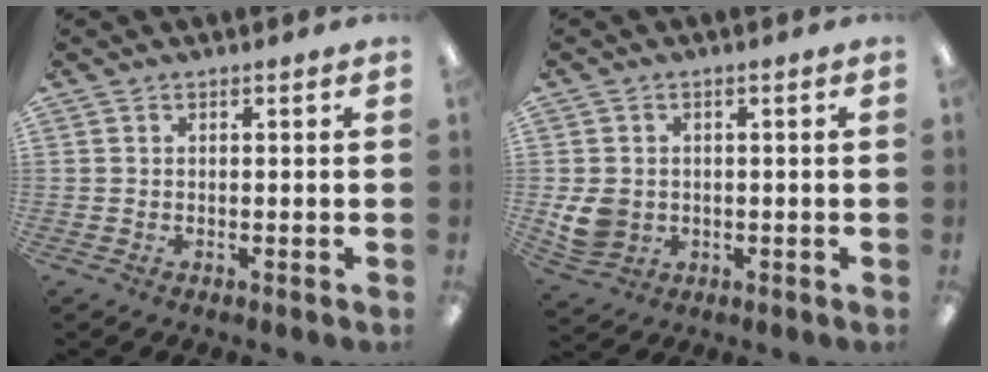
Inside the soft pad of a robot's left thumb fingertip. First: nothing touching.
{"total": 6.1, "force": [0.0, 5.4, 2.8], "torque": [-0.051, 0.006, 0.004]}